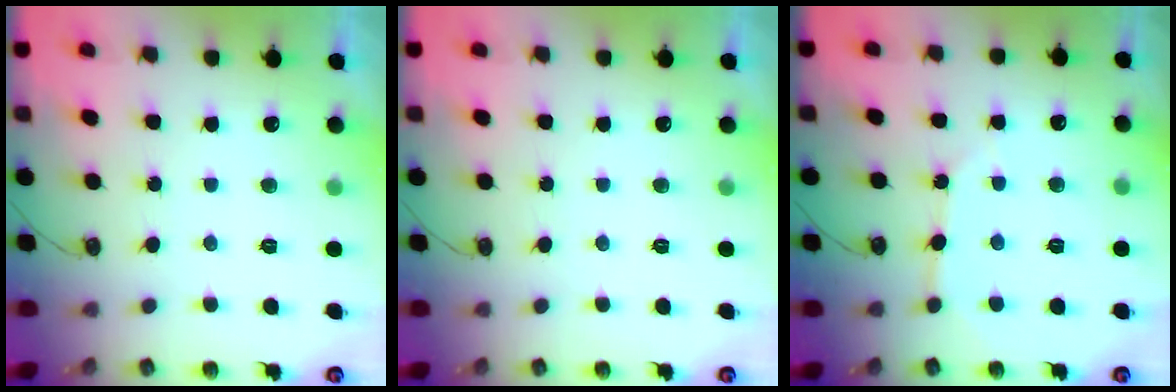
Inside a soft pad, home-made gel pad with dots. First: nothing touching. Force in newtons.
{"total": 0.0}
{"total": 3.7, "press": 3.6, "slide": 0.5}